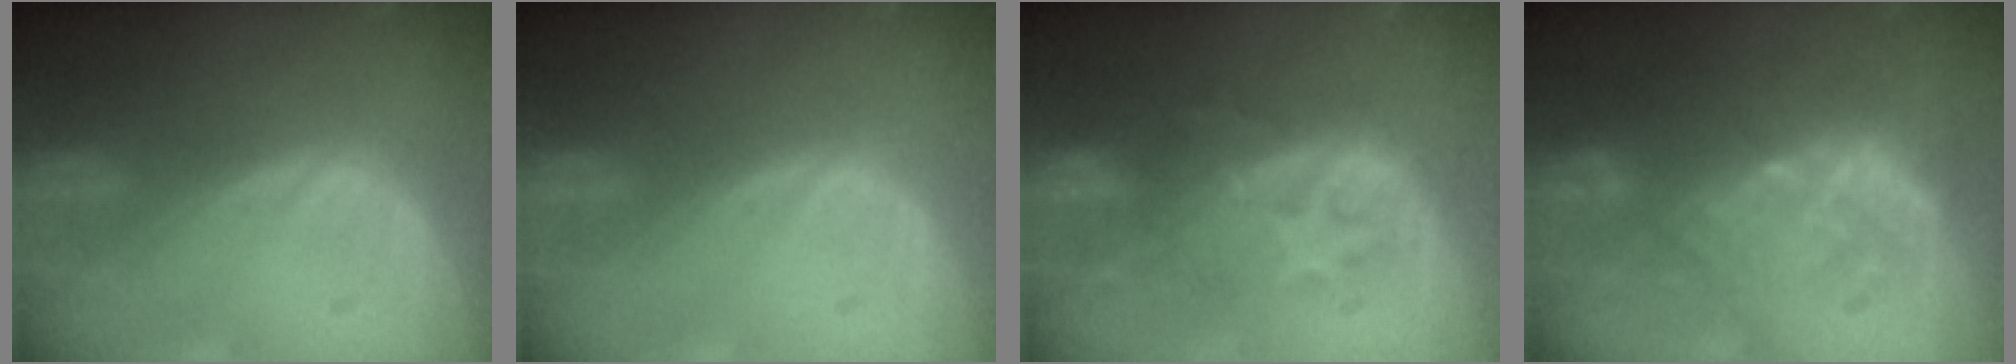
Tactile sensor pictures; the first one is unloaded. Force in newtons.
{"total": 0.0}
{"total": 9.4, "press": 8.7, "slide": 3.5}
{"total": 9.3, "press": 8.9, "slide": 2.6}